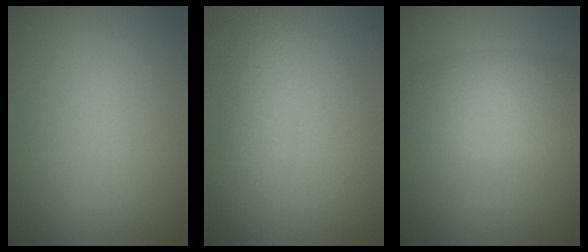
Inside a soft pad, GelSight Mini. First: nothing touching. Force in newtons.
{"total": 1.8, "press": 1.8, "slide": 0.1}
{"total": 4.4, "press": 4.4, "slide": 0.1}